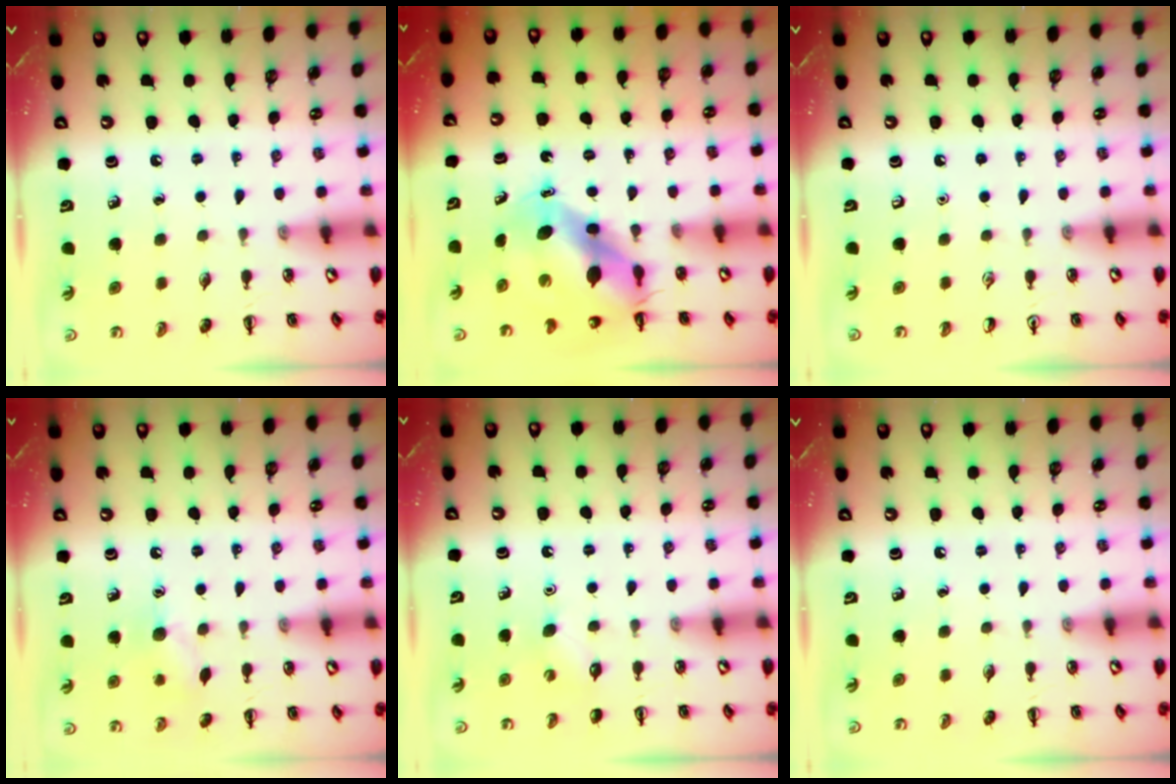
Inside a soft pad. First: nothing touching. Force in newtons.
{"total": 9.3, "press": 9.0, "slide": 2.4}
{"total": 0.0}
{"total": 7.7, "press": 7.6, "slide": 1.4}
{"total": 2.8, "press": 2.7, "slide": 0.8}
{"total": 0.0}